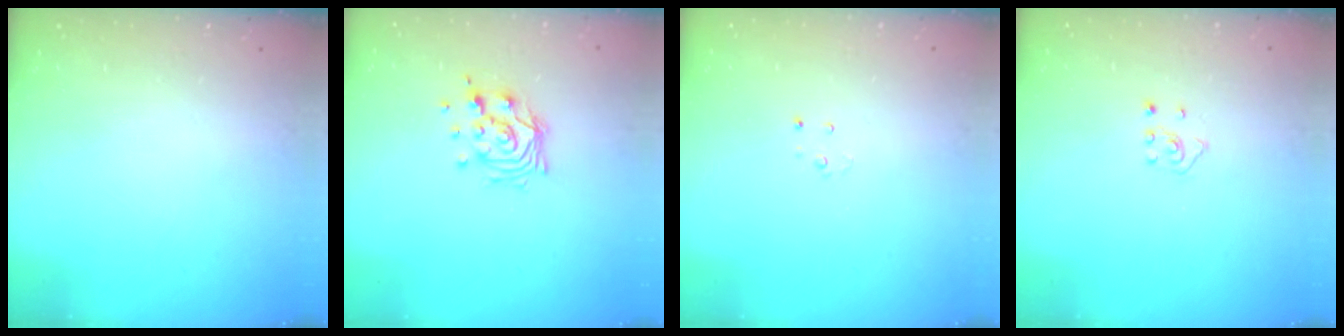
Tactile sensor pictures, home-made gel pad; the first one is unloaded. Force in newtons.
{"total": 11.1, "press": 11.0, "slide": 0.9}
{"total": 2.5, "press": 2.5, "slide": 0.2}
{"total": 2.5, "press": 2.4, "slide": 0.7}